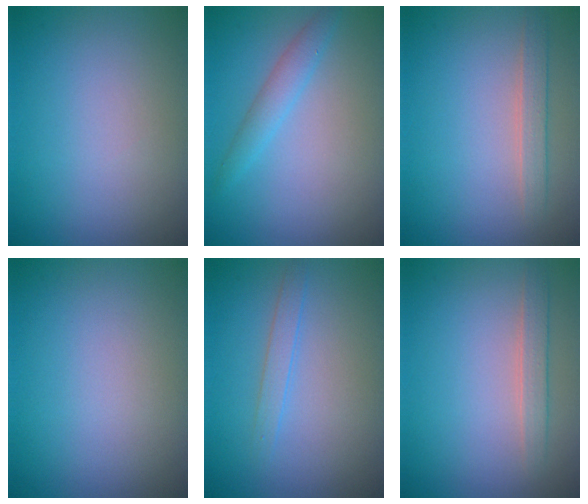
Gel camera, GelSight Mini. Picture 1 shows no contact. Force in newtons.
{"total": 2.0, "press": 2.0, "slide": 0.1}
{"total": 1.8, "press": 1.8, "slide": 0.1}
{"total": 0.0}
{"total": 1.3, "press": 1.3, "slide": 0.1}
{"total": 1.7, "press": 1.7, "slide": 0.0}